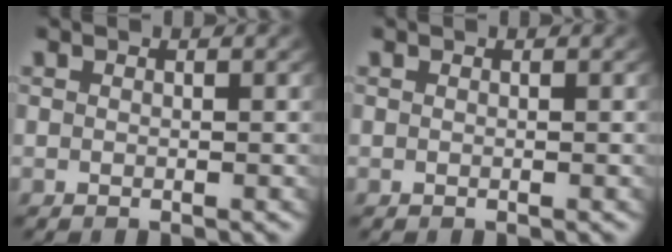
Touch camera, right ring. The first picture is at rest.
{"total": 0.0}